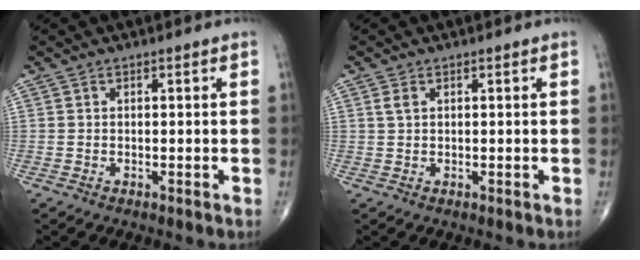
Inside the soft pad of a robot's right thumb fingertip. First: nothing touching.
{"total": 1.4, "force": [0.6, 0.8, 1.0], "torque": [-0.024, 0.006, 0.015]}